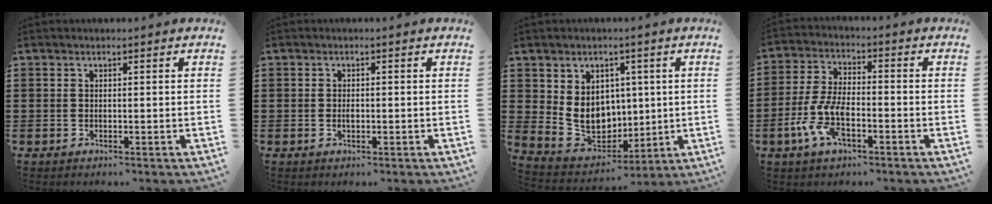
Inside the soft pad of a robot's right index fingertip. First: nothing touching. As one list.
[{"total": 1.0, "force": [-0.1, 0.5, 0.8], "torque": [-0.017, 0.001, -0.002]}, {"total": 8.2, "force": [1.1, 7.0, 4.1], "torque": [-0.100, -0.005, 0.027]}, {"total": 7.9, "force": [-3.2, 3.4, 6.3], "torque": [-0.154, -0.007, -0.067]}]